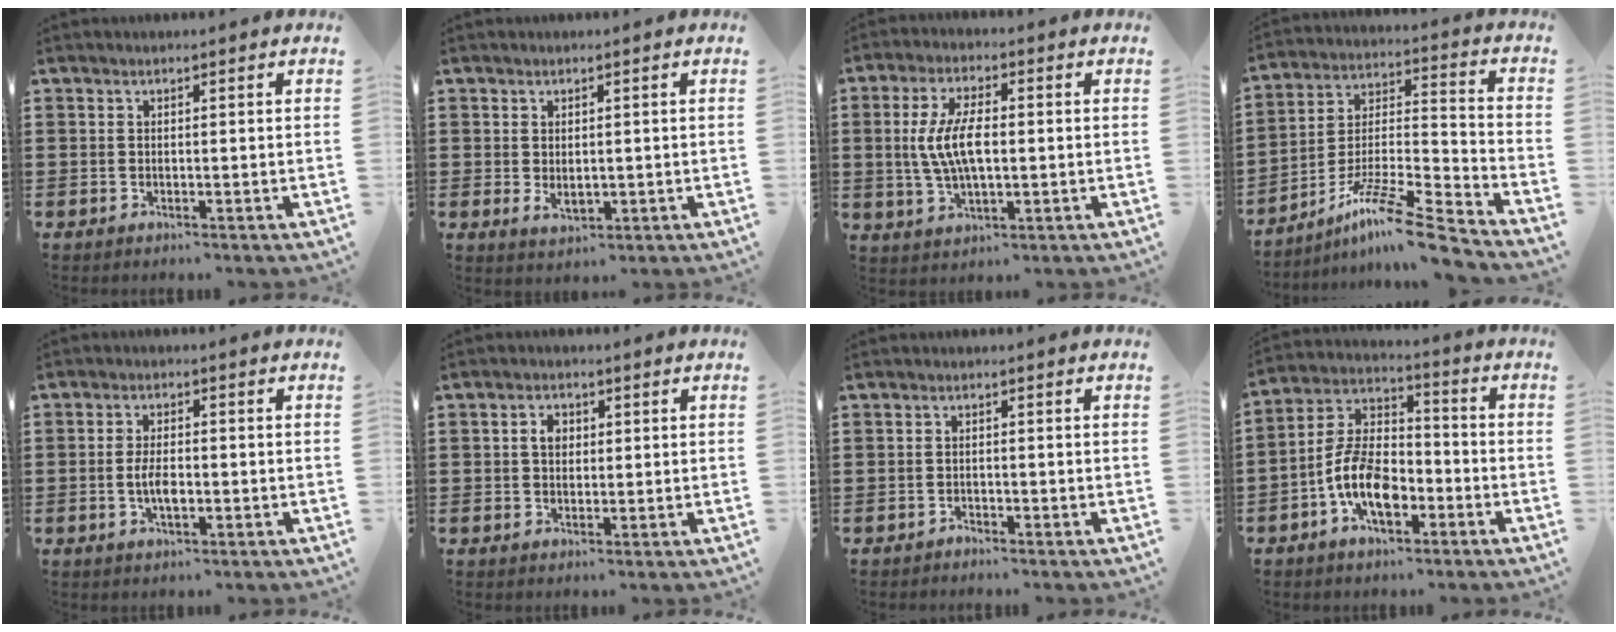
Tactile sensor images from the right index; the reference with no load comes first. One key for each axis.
{"total": 2.2, "fx": 0.1, "fy": 1.2, "fz": 1.8, "tx": -0.036, "ty": 0.001, "tz": 0.002}
{"total": 7.9, "fx": 0.1, "fy": 3.2, "fz": 7.2, "tx": -0.162, "ty": 0.001, "tz": -0.007}
{"total": 12.1, "fx": -9.6, "fy": 0.6, "fz": 7.4, "tx": -0.122, "ty": 0.013, "tz": -0.184}
{"total": 4.0, "fx": -0.7, "fy": 1.6, "fz": 3.6, "tx": -0.072, "ty": 0.001, "tz": -0.015}
{"total": 2.6, "fx": 0.4, "fy": 2.0, "fz": 1.7, "tx": -0.039, "ty": 0.011, "tz": 0.004}
{"total": 0.8, "fx": -0.8, "fy": 0.2, "fz": 0.0, "tx": -0.003, "ty": 0.002, "tz": -0.018}
{"total": 10.0, "fx": -4.0, "fy": 5.2, "fz": 7.5, "tx": -0.175, "ty": -0.001, "tz": -0.078}